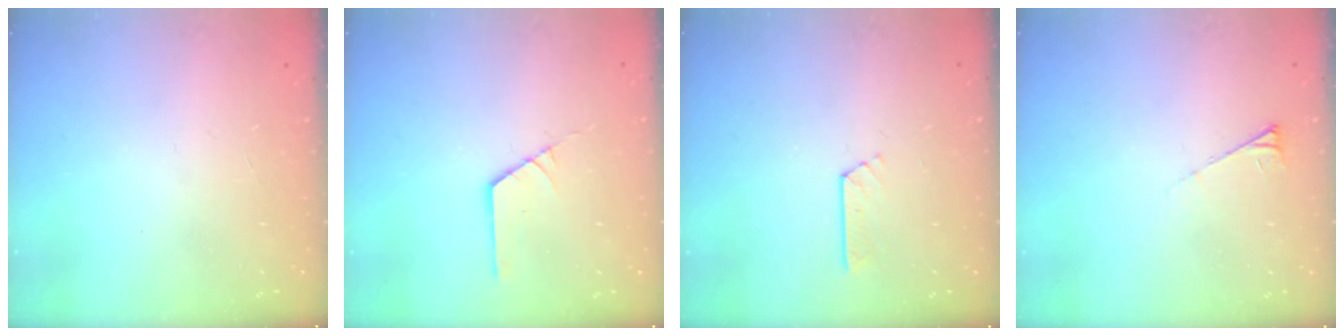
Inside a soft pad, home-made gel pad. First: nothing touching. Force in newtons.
{"total": 1.8, "press": 1.8, "slide": 0.0}
{"total": 3.4, "press": 3.3, "slide": 0.4}
{"total": 3.5, "press": 3.5, "slide": 0.6}